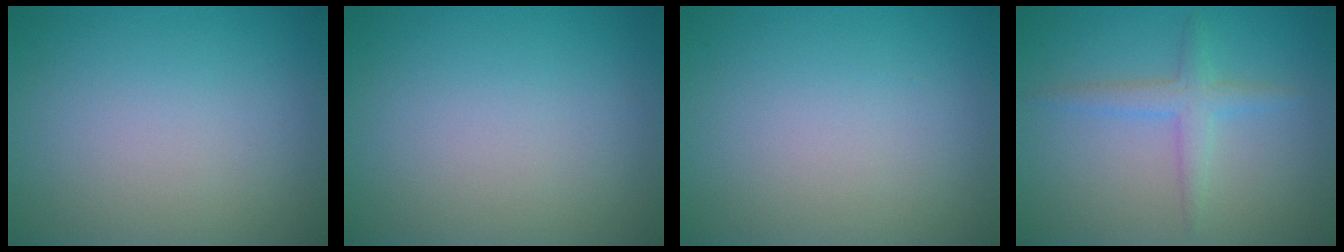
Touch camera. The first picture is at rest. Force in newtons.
{"total": 0.0}
{"total": 0.0}
{"total": 2.3, "press": 2.3, "slide": 0.1}